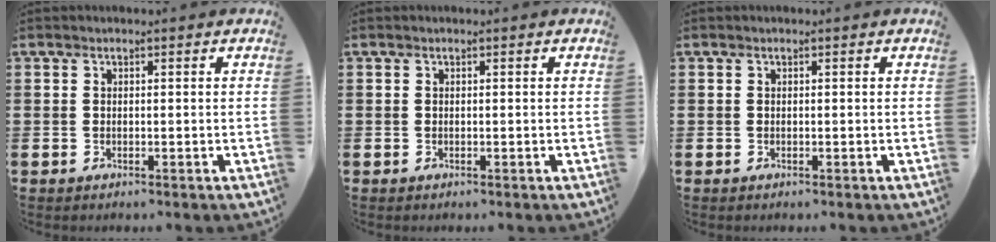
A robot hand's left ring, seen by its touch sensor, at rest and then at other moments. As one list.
[{"total": 0.0}, {"total": 0.0}]